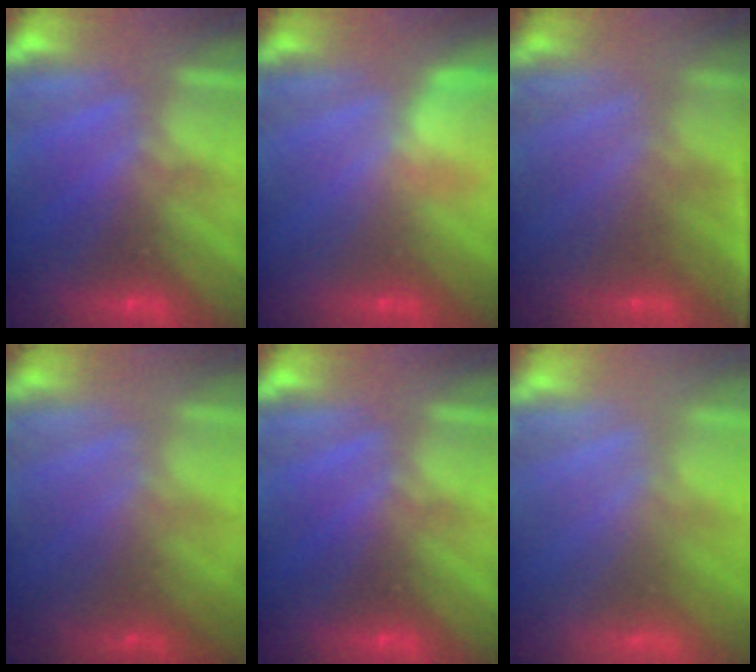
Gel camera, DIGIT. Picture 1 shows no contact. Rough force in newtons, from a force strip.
{"total": 2.9}
{"total": 1.1}
{"total": 1.1}
{"total": 0.0}
{"total": 6.9}